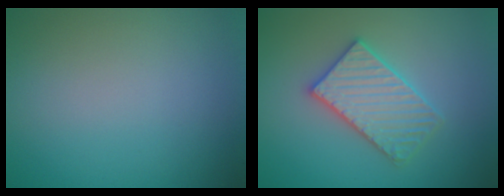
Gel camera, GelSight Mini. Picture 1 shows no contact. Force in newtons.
{"total": 3.7, "press": 3.7, "slide": 0.6}